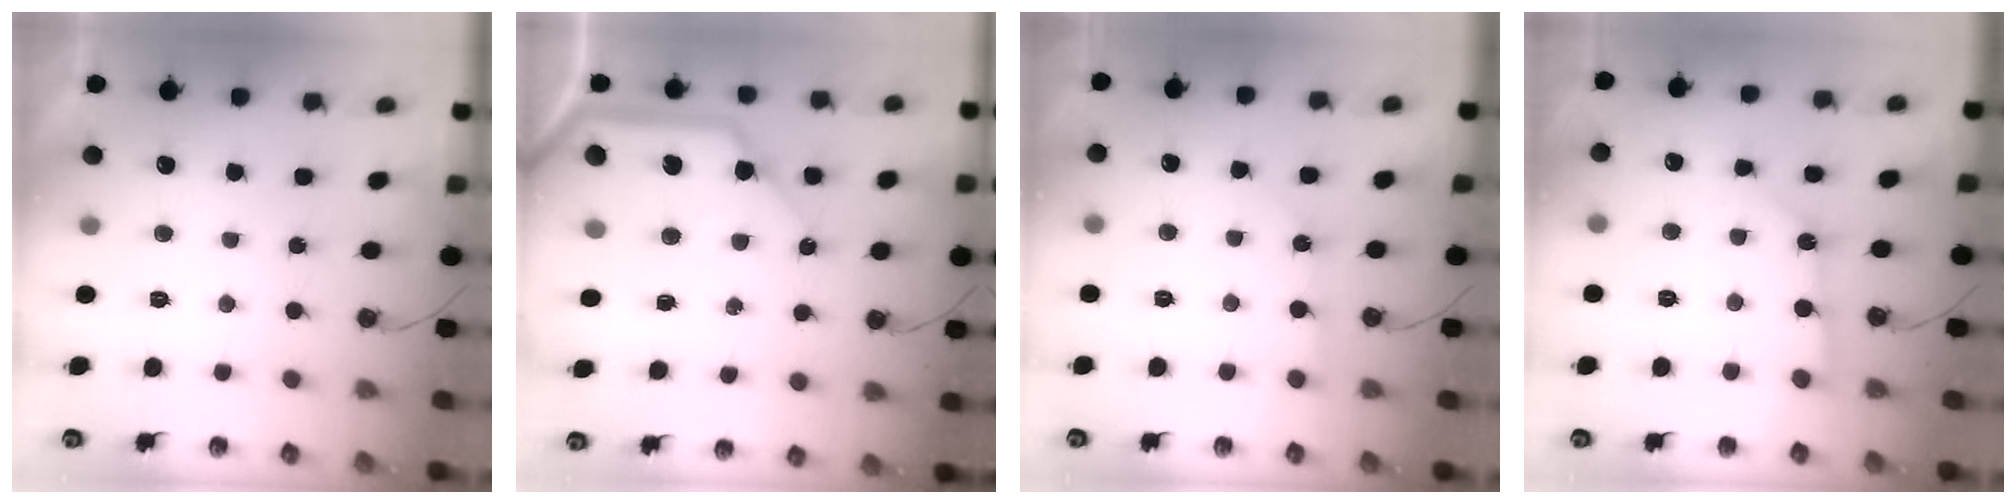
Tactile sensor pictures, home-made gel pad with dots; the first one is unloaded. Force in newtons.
{"total": 16.2, "press": 16.1, "slide": 2.2}
{"total": 4.2, "press": 4.2, "slide": 0.5}
{"total": 7.8, "press": 7.7, "slide": 0.9}